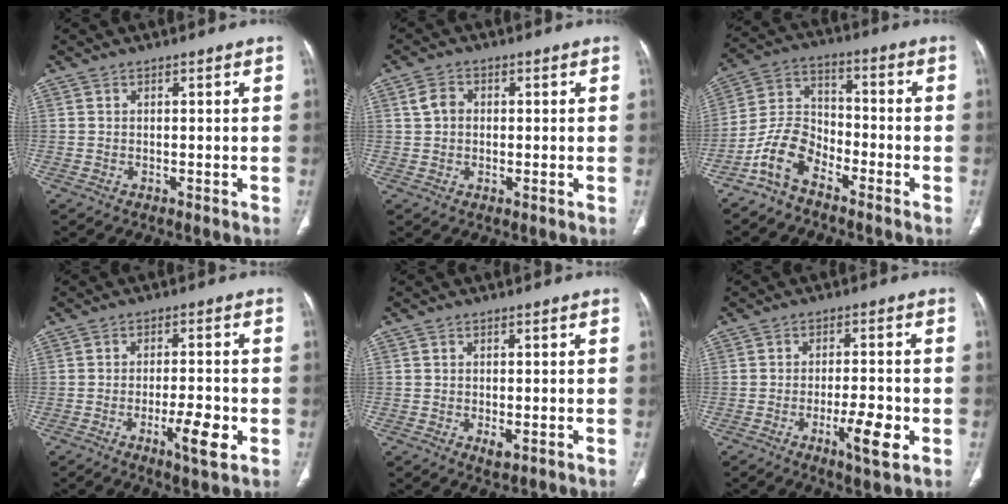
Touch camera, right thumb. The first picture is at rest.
{"total": 3.4, "force": [0.6, 2.7, 2.0], "torque": [-0.031, 0.009, 0.007]}
{"total": 8.9, "force": [-6.1, 4.7, 4.5], "torque": [-0.083, 0.055, -0.132]}
{"total": 6.9, "force": [-2.6, 1.5, 6.3], "torque": [-0.100, 0.004, -0.039]}
{"total": 2.1, "force": [-0.7, 1.2, 1.6], "torque": [-0.019, -0.001, -0.009]}
{"total": 7.4, "force": [-2.8, 1.7, 6.7], "torque": [-0.107, 0.005, -0.042]}